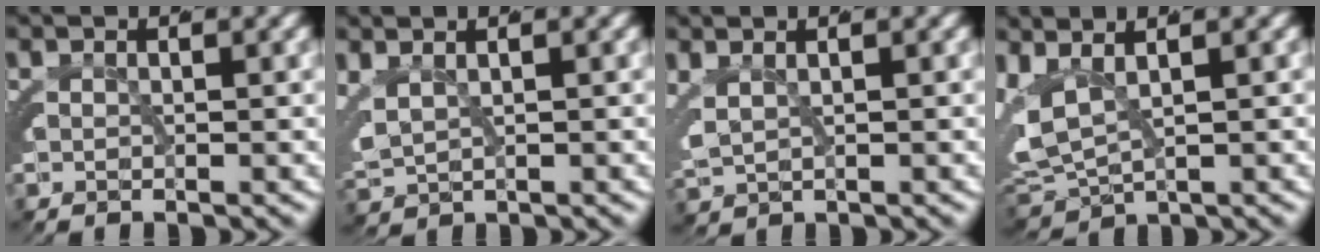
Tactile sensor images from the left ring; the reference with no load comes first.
{"total": 2.5, "force": [0.3, 2.0, 1.4], "torque": [-0.051, -0.006, 0.009]}
{"total": 1.4, "force": [0.4, 1.0, 0.8], "torque": [-0.033, 0.000, 0.010]}
{"total": 6.3, "force": [-0.9, 5.2, 3.5], "torque": [-0.106, -0.017, -0.010]}